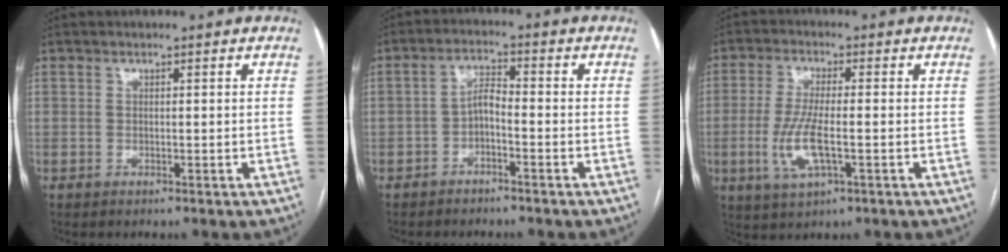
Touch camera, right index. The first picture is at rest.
{"total": 3.3, "force": [-1.5, 0.9, 2.8], "torque": [-0.052, 0.012, -0.029]}
{"total": 7.6, "force": [-1.8, 1.6, 7.2], "torque": [-0.155, -0.009, -0.034]}